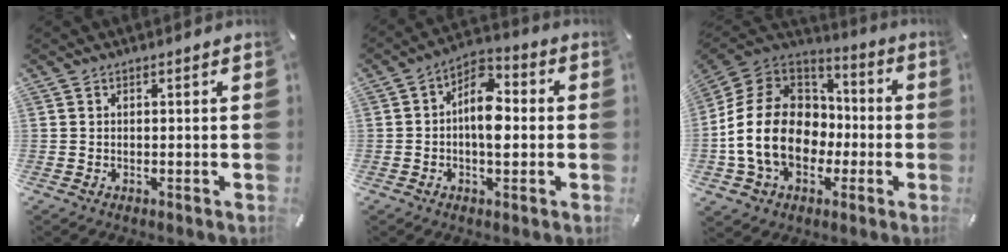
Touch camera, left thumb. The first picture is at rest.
{"total": 9.1, "force": [-0.8, 5.4, 7.3], "torque": [-0.102, -0.001, -0.017]}
{"total": 19.9, "force": [-4.2, 15.4, 12.0], "torque": [-0.266, 0.027, -0.065]}